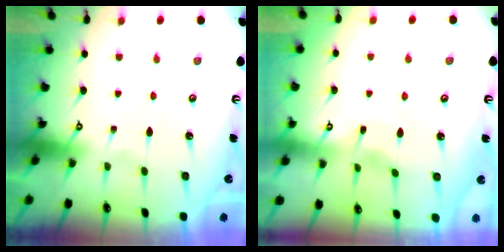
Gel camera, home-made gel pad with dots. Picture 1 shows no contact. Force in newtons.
{"total": 2.7, "press": 2.7, "slide": 0.3}